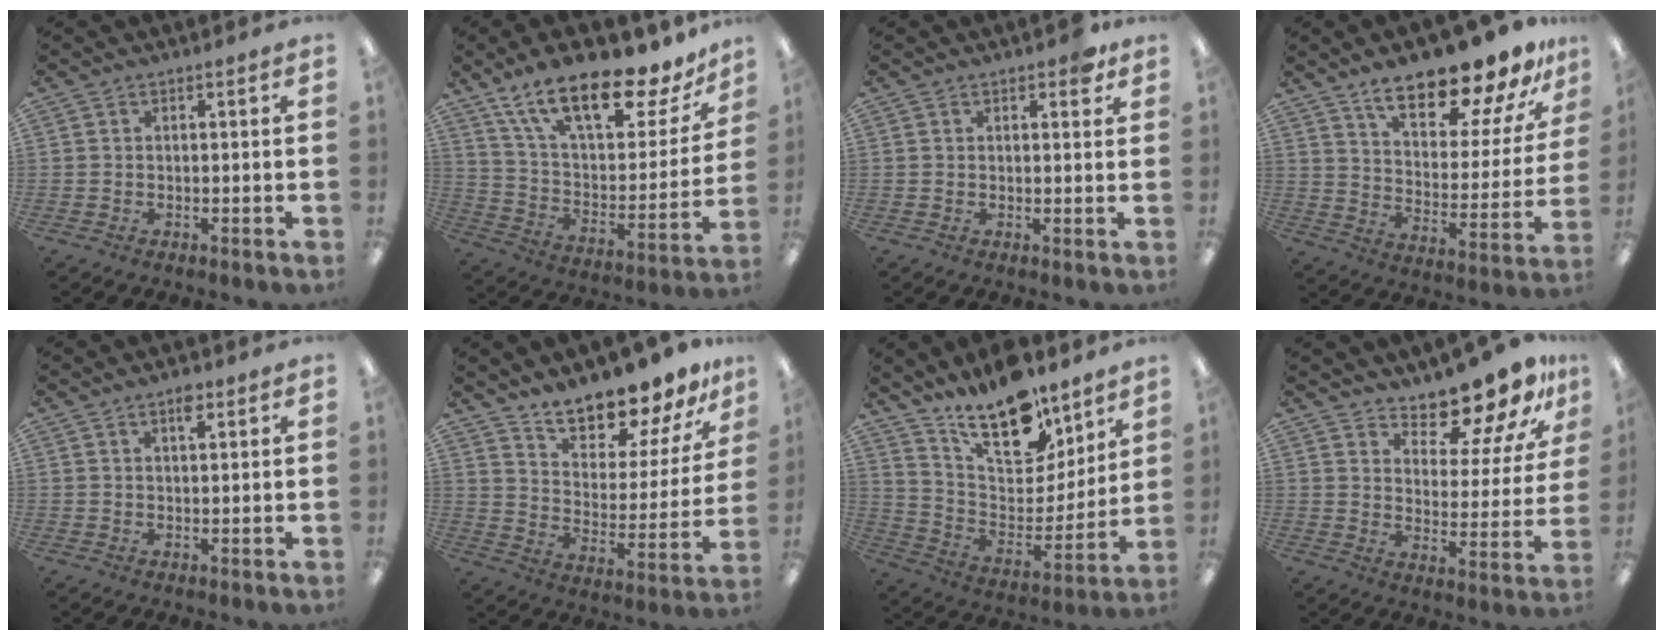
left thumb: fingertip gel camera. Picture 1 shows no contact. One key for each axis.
{"total": 22.8, "fx": 16.2, "fy": 7.9, "fz": 14.0, "tx": -0.235, "ty": -0.098, "tz": 0.276}
{"total": 2.4, "fx": 1.6, "fy": 1.1, "fz": 1.5, "tx": -0.010, "ty": -0.006, "tz": 0.022}
{"total": 21.0, "fx": 17.1, "fy": 6.0, "fz": 10.6, "tx": -0.164, "ty": -0.116, "tz": 0.287}
{"total": 3.2, "fx": 2.2, "fy": 1.2, "fz": 2.1, "tx": -0.030, "ty": -0.004, "tz": 0.034}
{"total": 14.9, "fx": 13.8, "fy": 3.6, "fz": 4.4, "tx": -0.080, "ty": -0.116, "tz": 0.244}
{"total": 19.6, "fx": 14.8, "fy": 8.7, "fz": 9.5, "tx": -0.163, "ty": -0.104, "tz": 0.266}
{"total": 14.0, "fx": 12.6, "fy": 3.7, "fz": 4.7, "tx": -0.073, "ty": -0.110, "tz": 0.218}